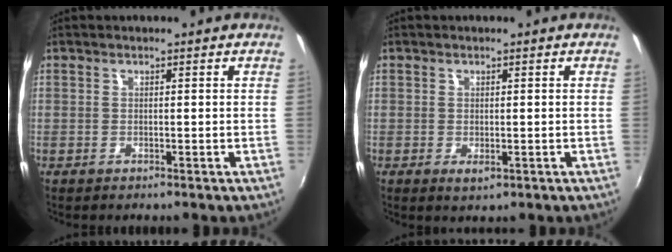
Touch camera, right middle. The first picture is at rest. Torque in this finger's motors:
{"motor_torque": [-0.09, -0.16, -0.03, 0.00]}